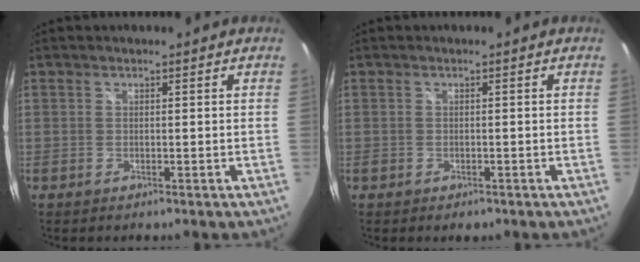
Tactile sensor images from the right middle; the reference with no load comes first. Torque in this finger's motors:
{"motor_torque": [0.25, -0.33, 0.00, 0.02]}